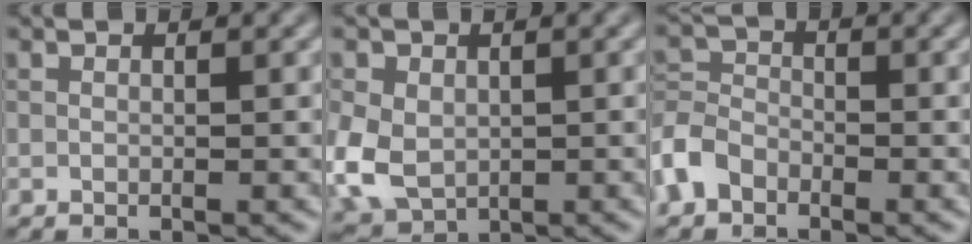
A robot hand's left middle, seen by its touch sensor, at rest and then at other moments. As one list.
[{"total": 6.0, "force": [-0.5, 4.8, 3.7], "torque": [-0.101, -0.009, -0.009]}, {"total": 3.4, "force": [-2.2, 2.3, 1.3], "torque": [-0.030, 0.006, -0.058]}]